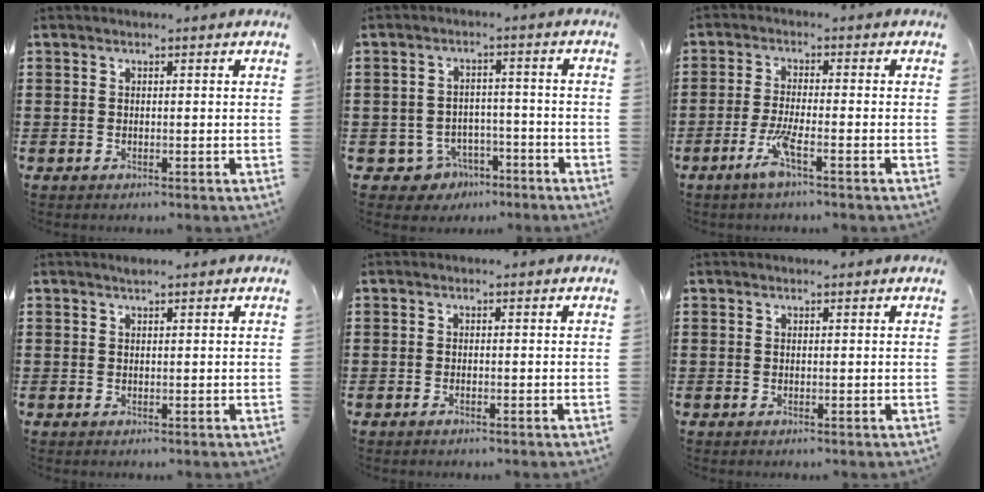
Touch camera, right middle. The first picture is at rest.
{"total": 4.1, "force": [-3.1, 2.5, 0.8], "torque": [-0.031, 0.007, -0.065]}
{"total": 4.6, "force": [-2.5, 0.3, 3.8], "torque": [-0.084, -0.009, -0.051]}
{"total": 0.5, "force": [0.4, 0.1, 0.3], "torque": [-0.007, -0.001, 0.008]}
{"total": 0.5, "force": [-0.3, 0.1, 0.4], "torque": [-0.009, -0.003, -0.005]}
{"total": 0.0}